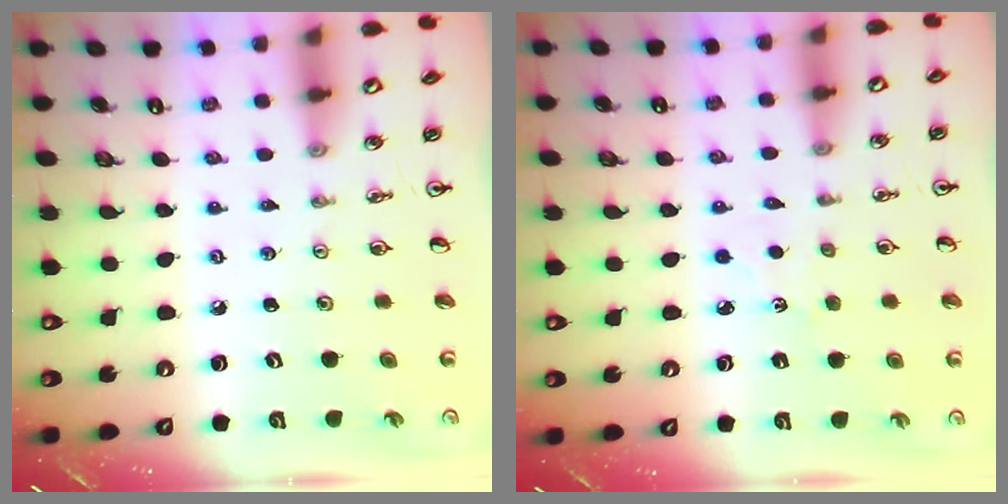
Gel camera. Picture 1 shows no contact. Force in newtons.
{"total": 2.9, "press": 2.9, "slide": 0.4}